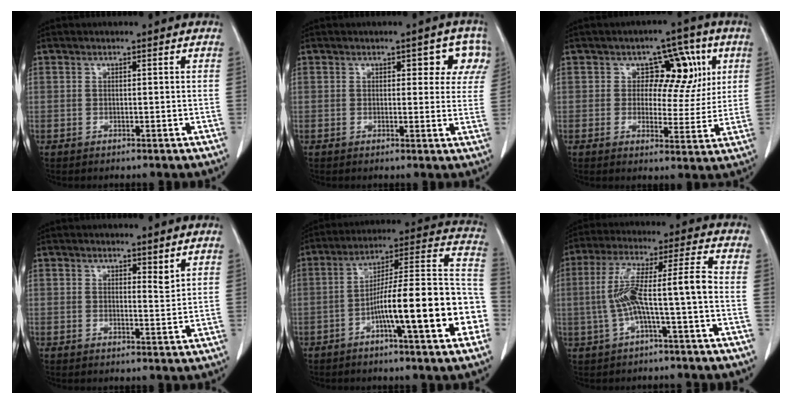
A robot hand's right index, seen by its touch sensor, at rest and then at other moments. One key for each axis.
{"total": 5.2, "fx": 2.4, "fy": 3.0, "fz": 3.6, "tx": -0.018, "ty": 0.010, "tz": 0.020}
{"total": 8.1, "fx": 2.4, "fy": 5.8, "fz": 5.0, "tx": -0.038, "ty": 0.018, "tz": 0.033}
{"total": 1.7, "fx": 1.3, "fy": 0.4, "fz": 1.0, "tx": -0.016, "ty": -0.011, "tz": 0.021}
{"total": 19.8, "fx": -6.4, "fy": 2.1, "fz": 18.6, "tx": -0.226, "ty": 0.030, "tz": -0.094}
{"total": 9.7, "fx": -1.8, "fy": 0.1, "fz": 9.5, "tx": -0.189, "ty": 0.034, "tz": -0.032}